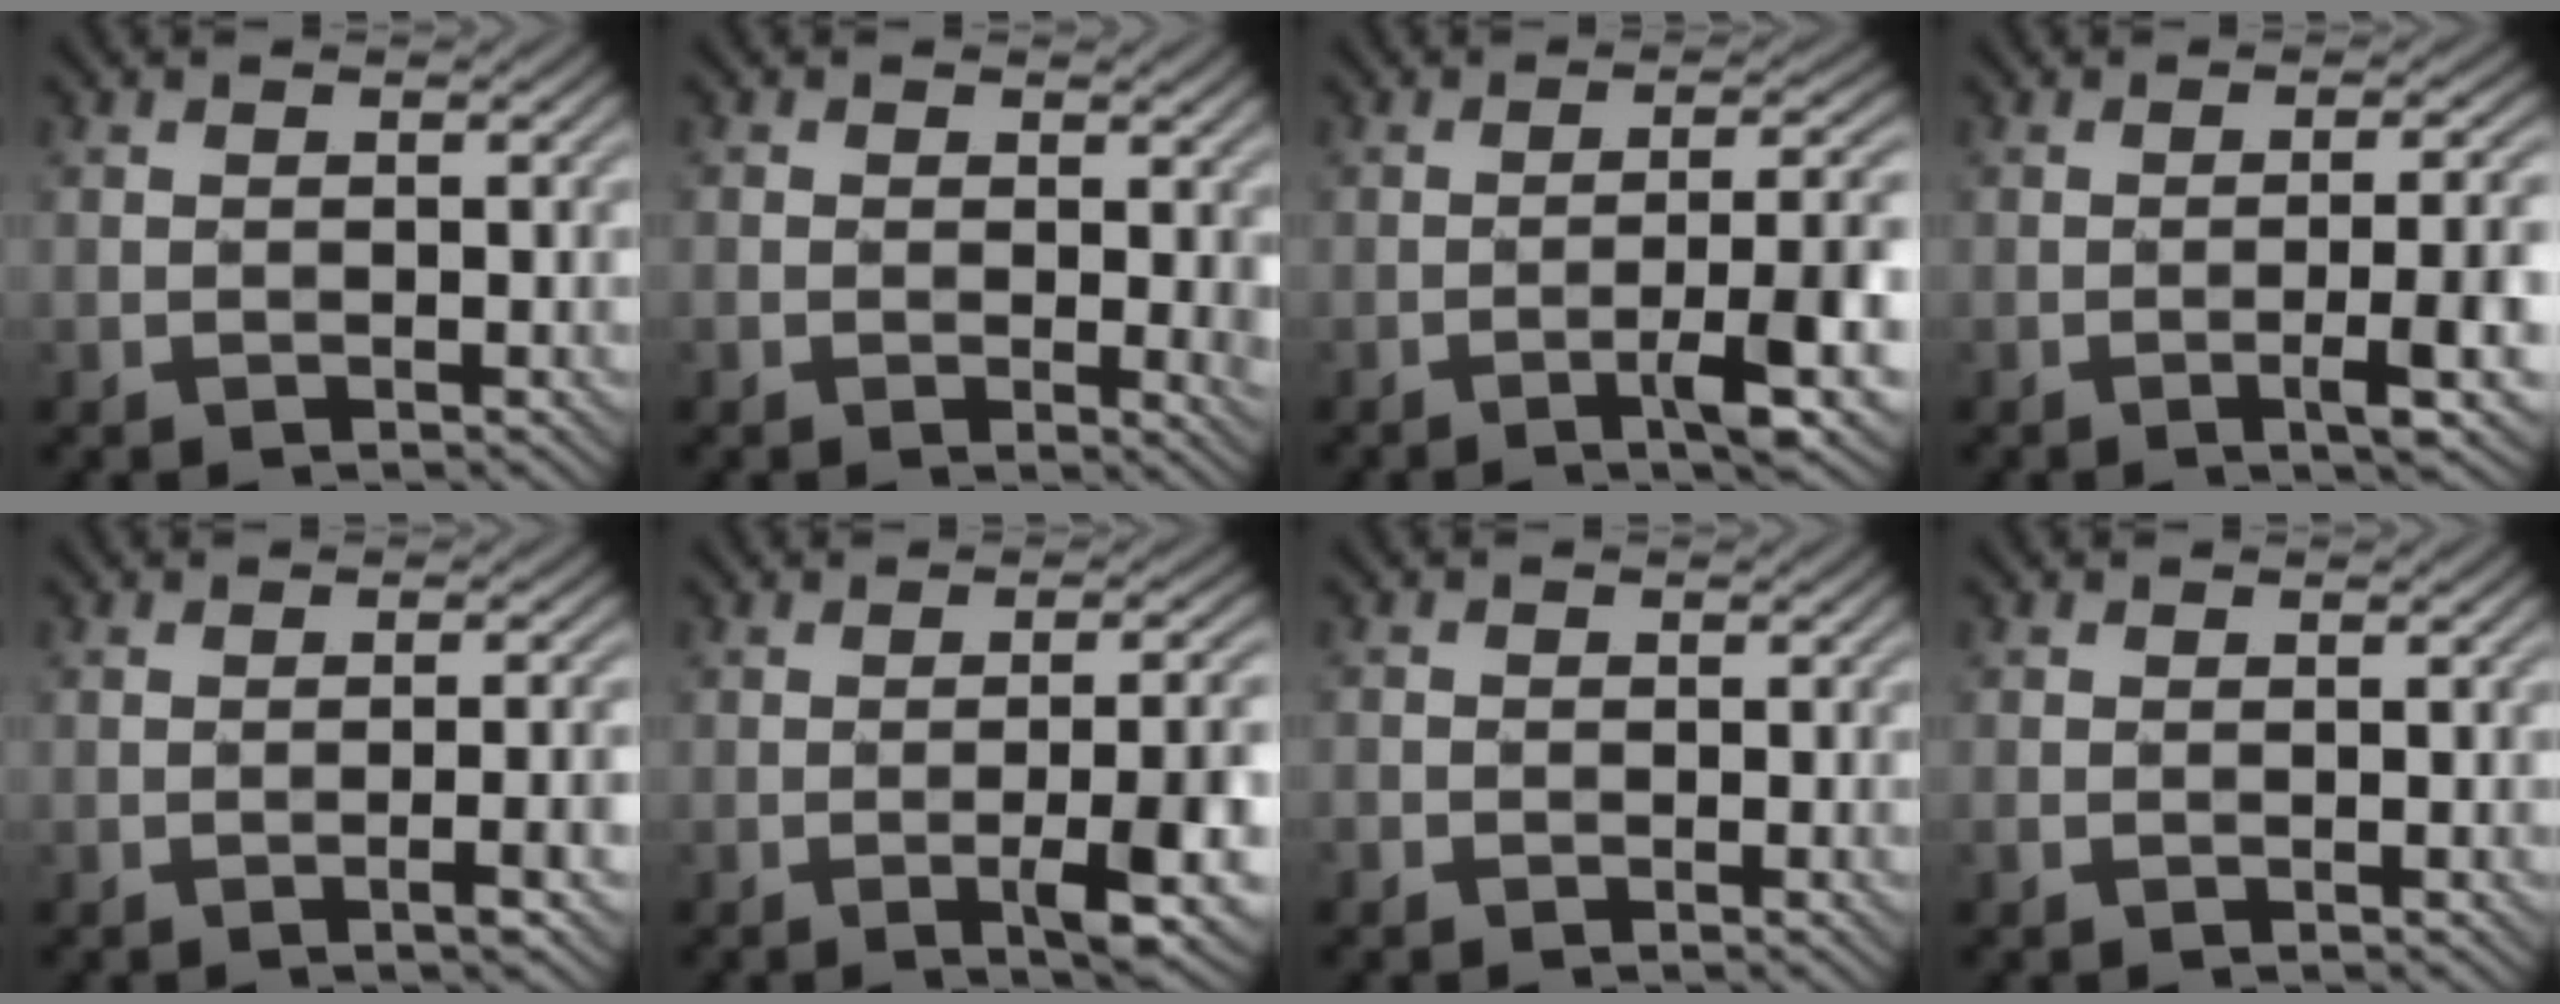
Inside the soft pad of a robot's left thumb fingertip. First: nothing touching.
{"total": 4.6, "force": [0.2, 2.6, 3.8], "torque": [-0.054, -0.007, 0.003]}
{"total": 8.0, "force": [-3.8, 0.8, 7.0], "torque": [-0.108, 0.012, -0.058]}
{"total": 6.6, "force": [-2.3, 0.8, 6.1], "torque": [-0.093, 0.009, -0.030]}
{"total": 2.9, "force": [-1.3, 0.0, 2.6], "torque": [-0.042, 0.010, -0.024]}
{"total": 8.0, "force": [-3.2, 1.2, 7.3], "torque": [-0.113, 0.004, -0.040]}
{"total": 1.2, "force": [-0.7, 0.9, 0.5], "torque": [-0.010, -0.004, -0.016]}
{"total": 0.7, "force": [-0.3, 0.4, 0.5], "torque": [-0.013, -0.001, -0.006]}